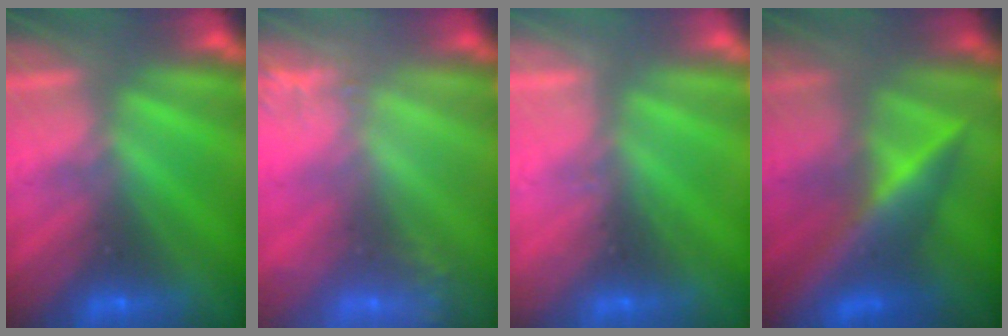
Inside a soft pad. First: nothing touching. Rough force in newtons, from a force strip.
{"total": 2.5}
{"total": 2.3}
{"total": 7.9}